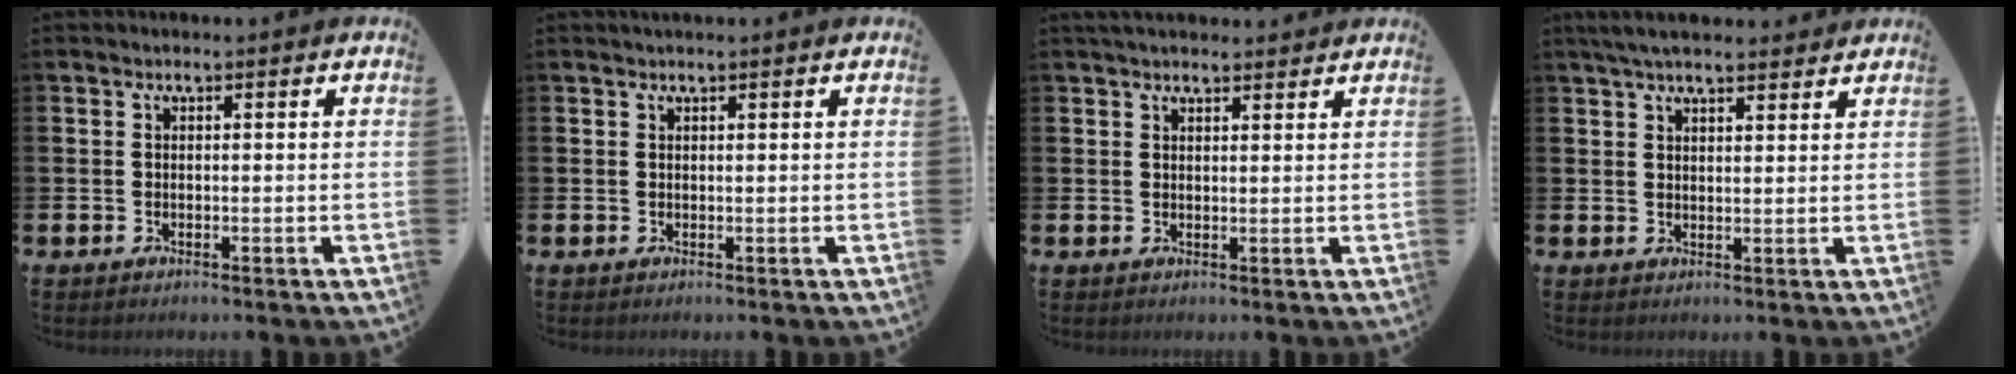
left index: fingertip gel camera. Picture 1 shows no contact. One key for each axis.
{"total": 0.7, "fx": 0.6, "fy": -0.1, "fz": 0.3, "tx": -0.004, "ty": 0.000, "tz": 0.011}
{"total": 2.5, "fx": 2.4, "fy": 0.5, "fz": 0.5, "tx": -0.004, "ty": -0.007, "tz": 0.041}
{"total": 4.3, "fx": 4.0, "fy": 0.9, "fz": 1.5, "tx": -0.037, "ty": -0.008, "tz": 0.073}